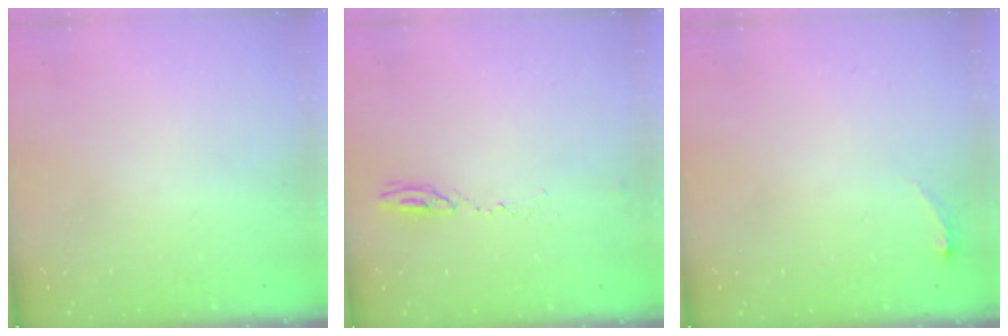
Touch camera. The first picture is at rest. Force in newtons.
{"total": 3.7, "press": 3.6, "slide": 1.1}
{"total": 3.7, "press": 3.4, "slide": 1.5}